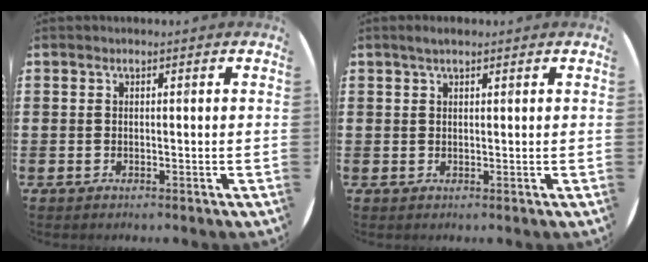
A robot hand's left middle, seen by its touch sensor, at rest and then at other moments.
{"total": 1.4, "force": [1.1, 0.5, 0.8], "torque": [-0.009, 0.002, 0.017]}